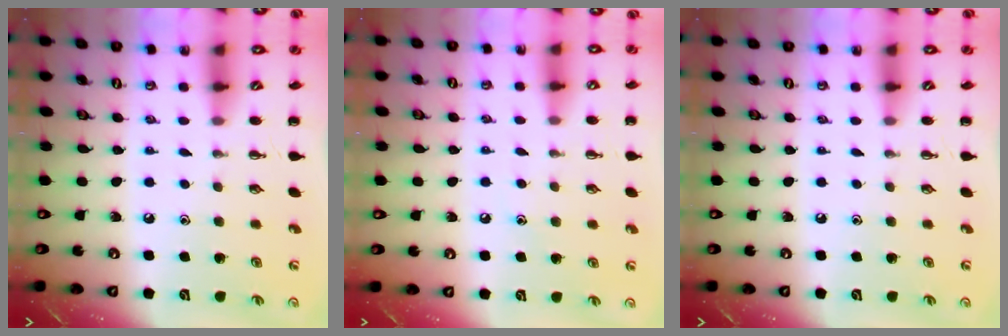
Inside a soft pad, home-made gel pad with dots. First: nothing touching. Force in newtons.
{"total": 5.6, "press": 5.4, "slide": 1.6}
{"total": 0.0}